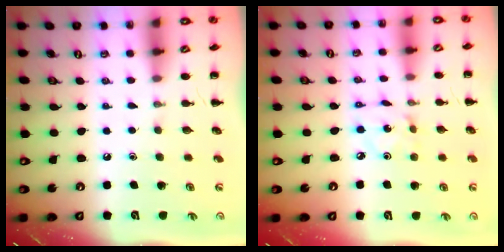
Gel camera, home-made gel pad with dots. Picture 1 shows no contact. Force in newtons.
{"total": 2.2, "press": 2.1, "slide": 0.5}